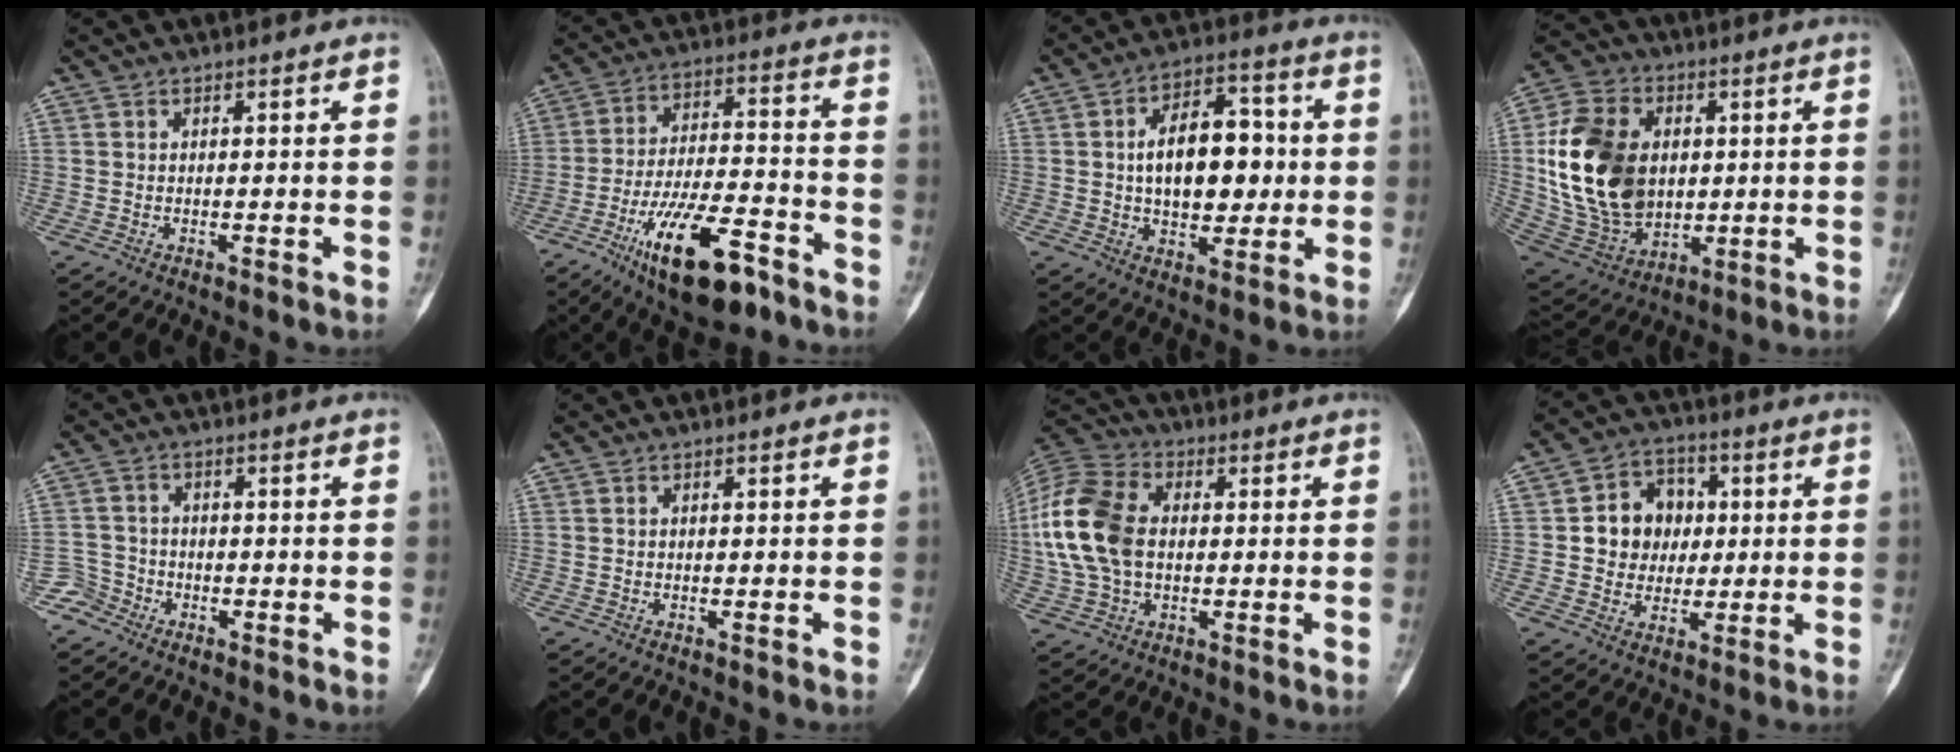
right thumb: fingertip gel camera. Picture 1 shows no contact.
{"total": 17.7, "force": [-10.1, 6.5, 13.1], "torque": [-0.214, 0.062, -0.164]}
{"total": 15.2, "force": [0.7, 9.0, 12.2], "torque": [-0.152, 0.022, 0.012]}
{"total": 22.1, "force": [2.0, 15.8, 15.3], "torque": [-0.281, -0.003, 0.053]}
{"total": 3.7, "force": [-2.5, 2.7, -0.3], "torque": [0.023, 0.014, -0.058]}
{"total": 0.0}
{"total": 17.2, "force": [0.7, 11.5, 12.8], "torque": [-0.272, 0.017, 0.011]}
{"total": 10.2, "force": [1.1, 8.9, 4.9], "torque": [-0.028, 0.010, 0.015]}